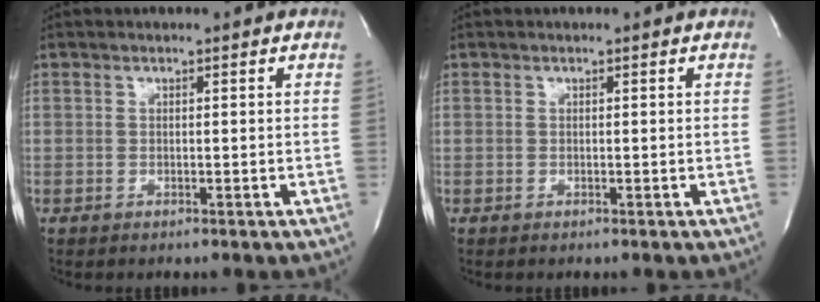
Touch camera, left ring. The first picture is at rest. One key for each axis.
{"total": 0.0}